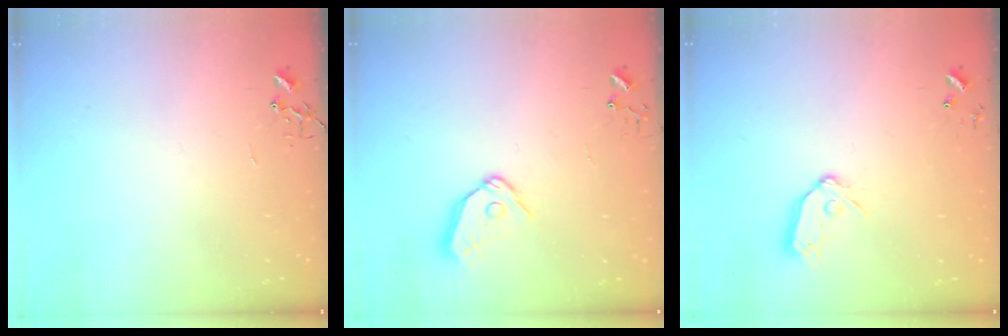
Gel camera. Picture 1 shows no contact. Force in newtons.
{"total": 9.4, "press": 9.4, "slide": 0.7}
{"total": 9.2, "press": 9.1, "slide": 0.8}